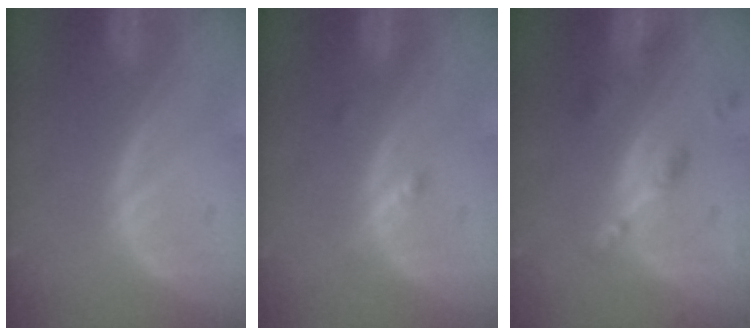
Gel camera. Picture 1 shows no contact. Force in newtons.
{"total": 1.9, "press": 1.5, "slide": 1.0}
{"total": 4.6, "press": 4.6, "slide": 0.6}